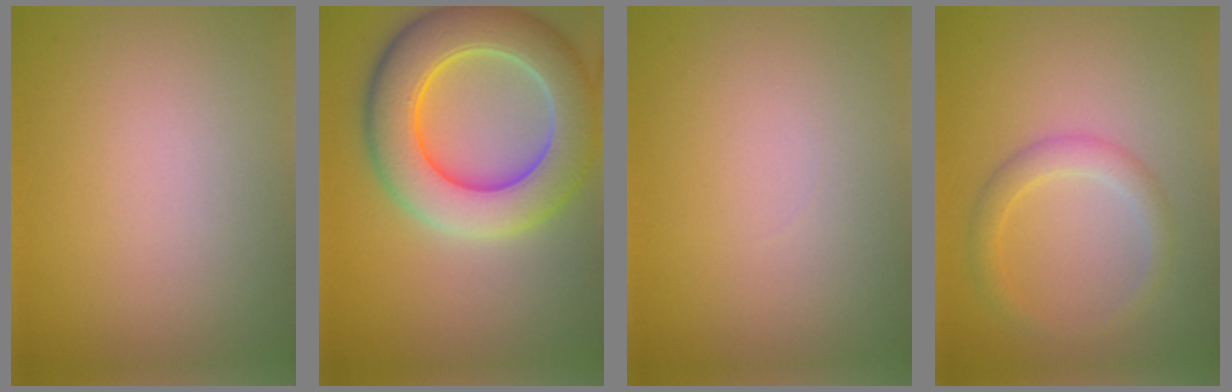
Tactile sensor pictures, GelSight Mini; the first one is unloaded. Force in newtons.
{"total": 10.2, "press": 10.2, "slide": 0.6}
{"total": 0.0}
{"total": 2.4, "press": 2.4, "slide": 0.0}